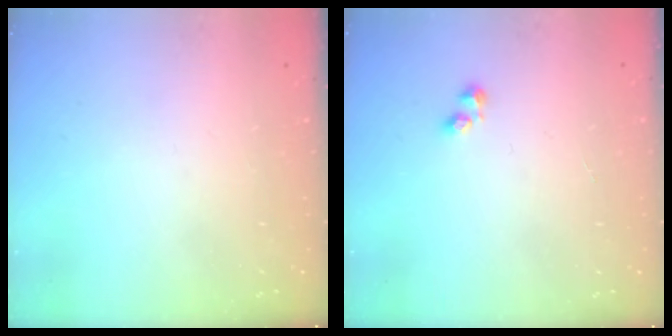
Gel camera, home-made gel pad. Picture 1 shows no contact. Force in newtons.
{"total": 1.2, "press": 1.0, "slide": 0.6}